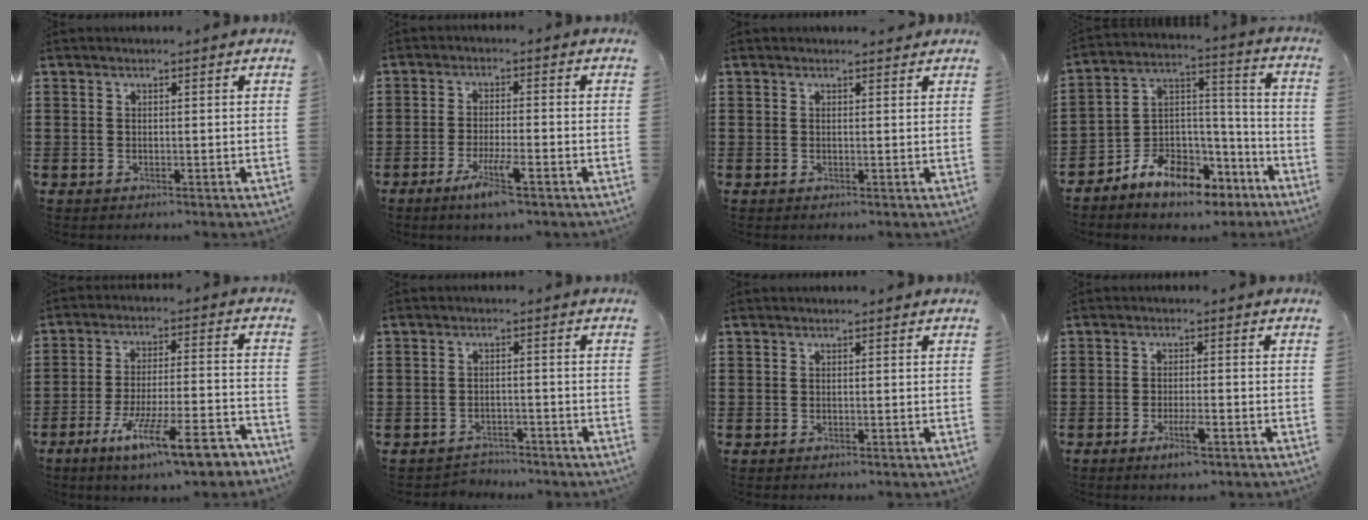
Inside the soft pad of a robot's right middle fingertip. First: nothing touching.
{"total": 5.0, "force": [-3.0, 0.4, 4.1], "torque": [-0.076, -0.009, -0.051]}
{"total": 0.6, "force": [0.5, 0.4, 0.1], "torque": [0.005, -0.001, 0.008]}
{"total": 8.6, "force": [-7.1, 4.2, 2.5], "torque": [-0.054, 0.016, -0.130]}
{"total": 12.5, "force": [-8.9, 1.7, 8.6], "torque": [-0.154, 0.014, -0.160]}
{"total": 2.6, "force": [-2.5, 0.4, -0.3], "torque": [-0.004, -0.002, -0.056]}
{"total": 0.0}
{"total": 3.3, "force": [-1.7, 0.6, 2.8], "torque": [-0.053, -0.003, -0.031]}